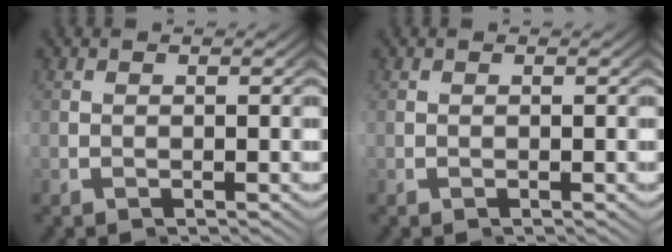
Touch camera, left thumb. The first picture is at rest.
{"total": 0.0}